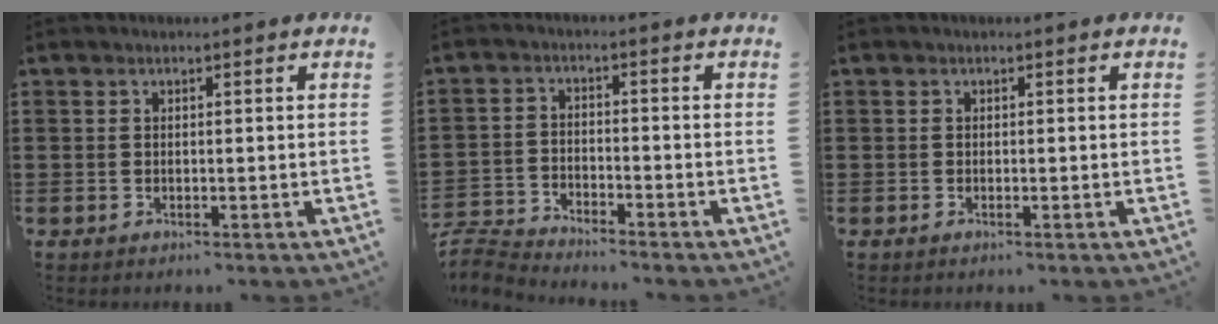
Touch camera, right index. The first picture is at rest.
{"total": 3.9, "force": [-3.9, 0.2, 0.1], "torque": [-0.022, -0.004, -0.087]}
{"total": 0.0}